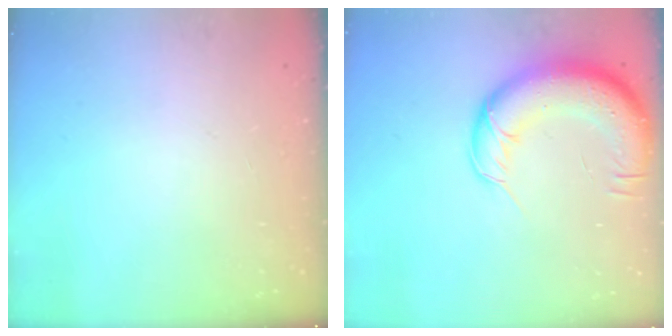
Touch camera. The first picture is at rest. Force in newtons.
{"total": 16.3, "press": 15.9, "slide": 3.8}